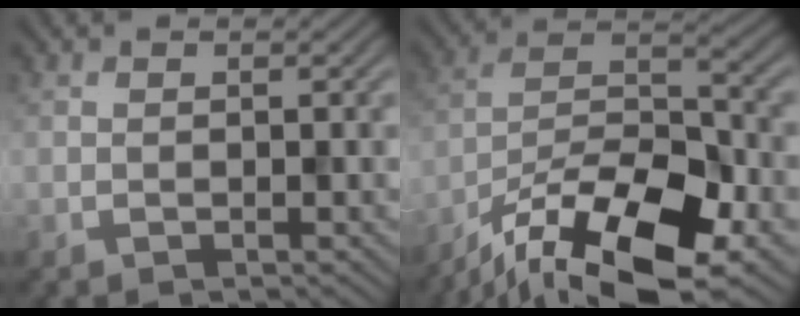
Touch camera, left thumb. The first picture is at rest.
{"total": 16.4, "force": [-11.8, 5.4, 10.1], "torque": [-0.201, -0.014, -0.207]}